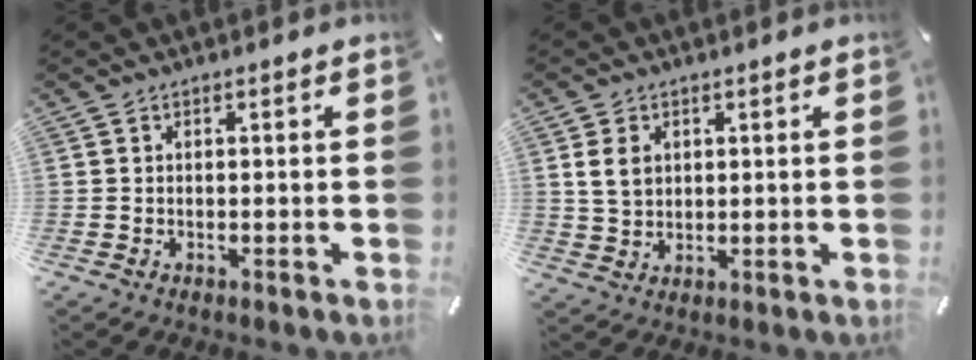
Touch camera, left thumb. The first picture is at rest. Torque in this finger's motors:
{"motor_torque": [0.91, 1.11, 0.72, -0.49, 0.09]}